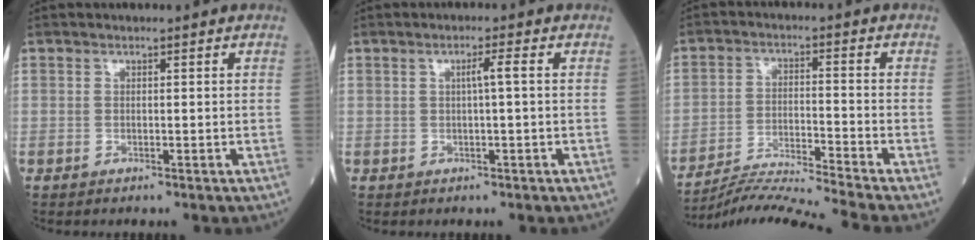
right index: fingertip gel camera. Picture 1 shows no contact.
{"total": 2.0, "force": [0.2, -0.4, 2.0], "torque": [-0.034, 0.002, 0.004]}
{"total": 11.9, "force": [-11.0, -3.5, 3.1], "torque": [-0.044, -0.013, -0.190]}